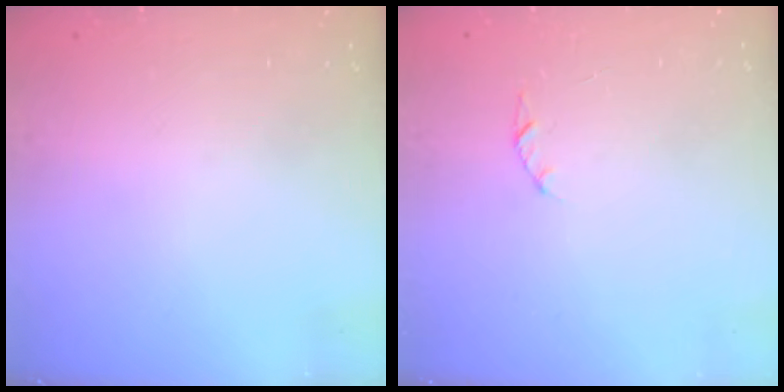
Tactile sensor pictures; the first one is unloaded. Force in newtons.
{"total": 1.4, "press": 1.4, "slide": 0.3}